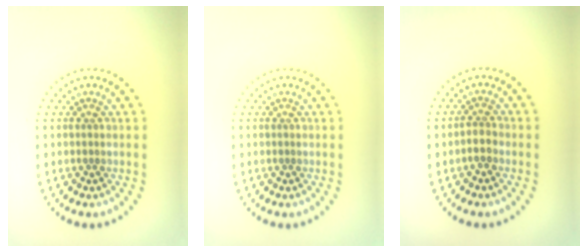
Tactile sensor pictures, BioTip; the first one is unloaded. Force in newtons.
{"total": 0.0}
{"total": 1.4, "press": 1.1, "slide": 0.8}